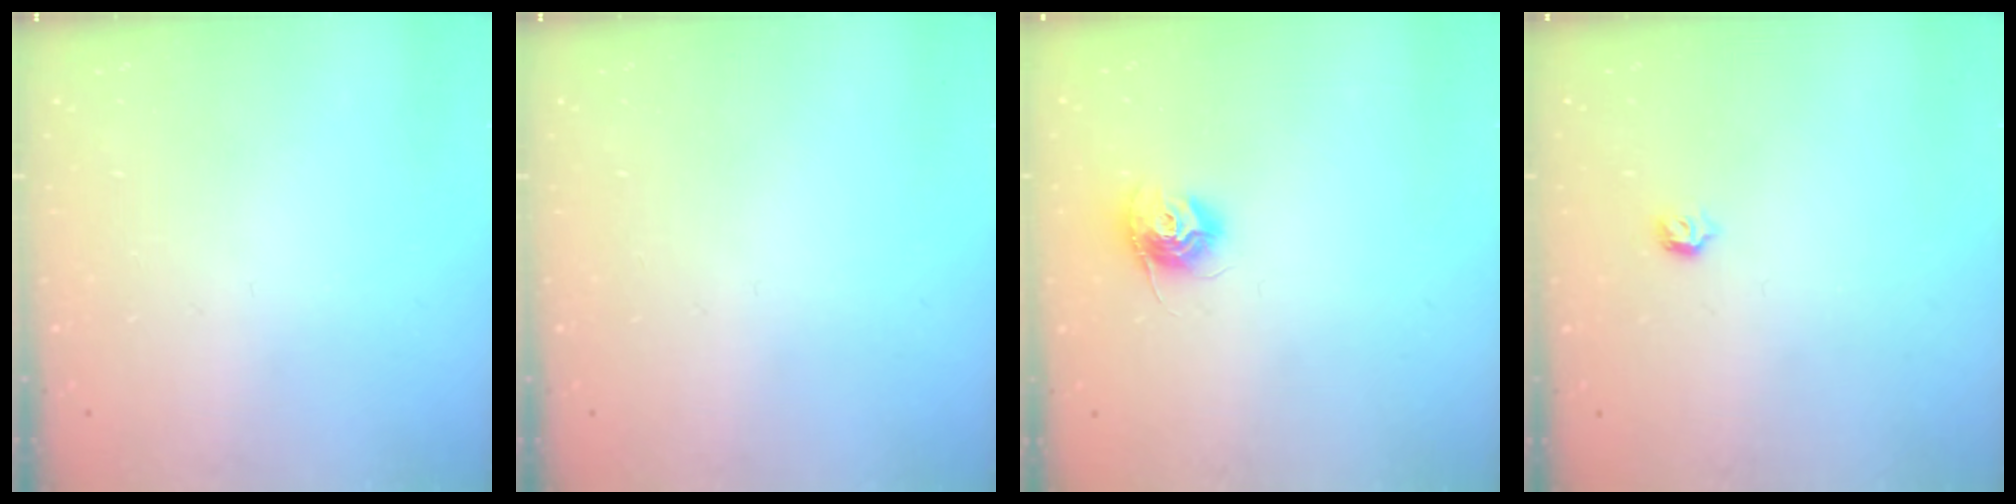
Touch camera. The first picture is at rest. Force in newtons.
{"total": 0.0}
{"total": 10.6, "press": 10.6, "slide": 0.7}
{"total": 4.0, "press": 3.9, "slide": 0.7}